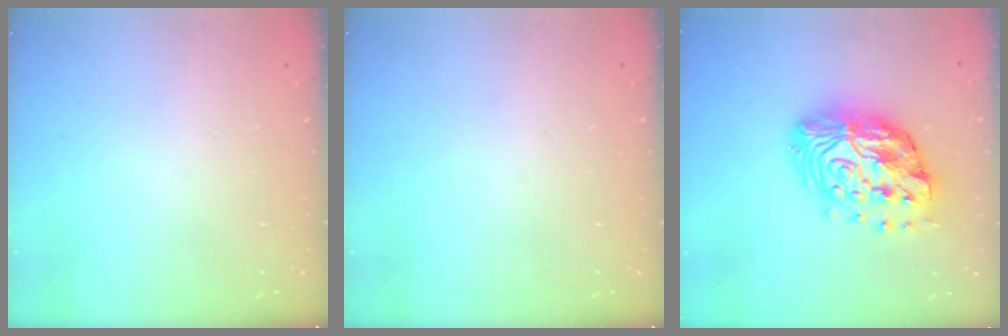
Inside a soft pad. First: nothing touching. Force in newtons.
{"total": 0.0}
{"total": 18.2, "press": 18.1, "slide": 1.3}